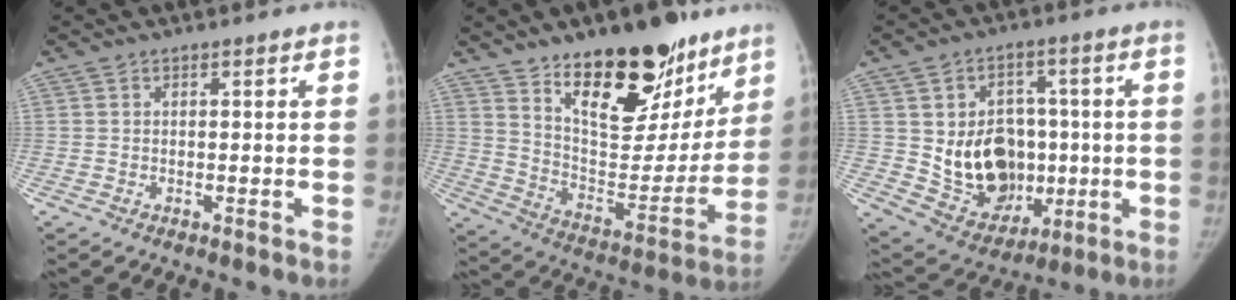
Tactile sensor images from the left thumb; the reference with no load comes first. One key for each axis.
{"total": 26.2, "fx": 16.5, "fy": 12.2, "fz": 16.4, "tx": -0.189, "ty": -0.084, "tz": 0.258}
{"total": 16.8, "fx": -0.6, "fy": 13.0, "fz": 10.6, "tx": -0.119, "ty": 0.005, "tz": 0.018}